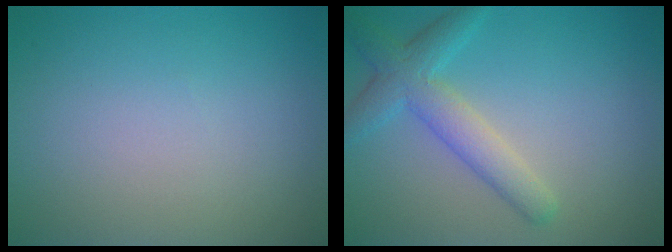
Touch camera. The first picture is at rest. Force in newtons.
{"total": 4.0, "press": 4.0, "slide": 0.2}